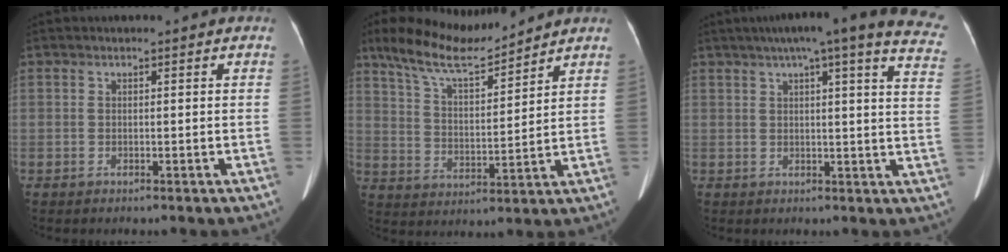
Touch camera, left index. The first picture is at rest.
{"total": 10.5, "force": [9.3, 1.4, 4.7], "torque": [-0.095, -0.001, 0.172]}
{"total": 24.6, "force": [19.7, 2.0, 14.6], "torque": [-0.173, -0.009, 0.220]}